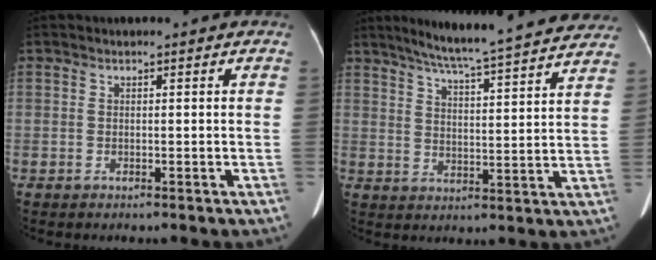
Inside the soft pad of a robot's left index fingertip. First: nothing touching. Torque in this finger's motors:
{"motor_torque": [0.21, -0.43, 0.03, 0.03]}